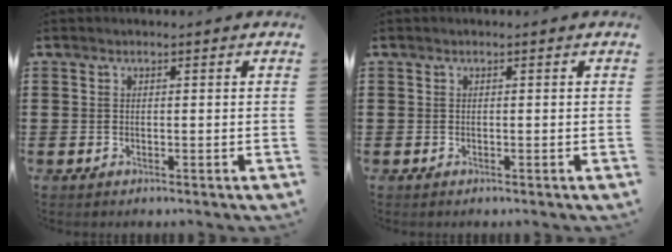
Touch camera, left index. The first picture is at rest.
{"total": 0.0}